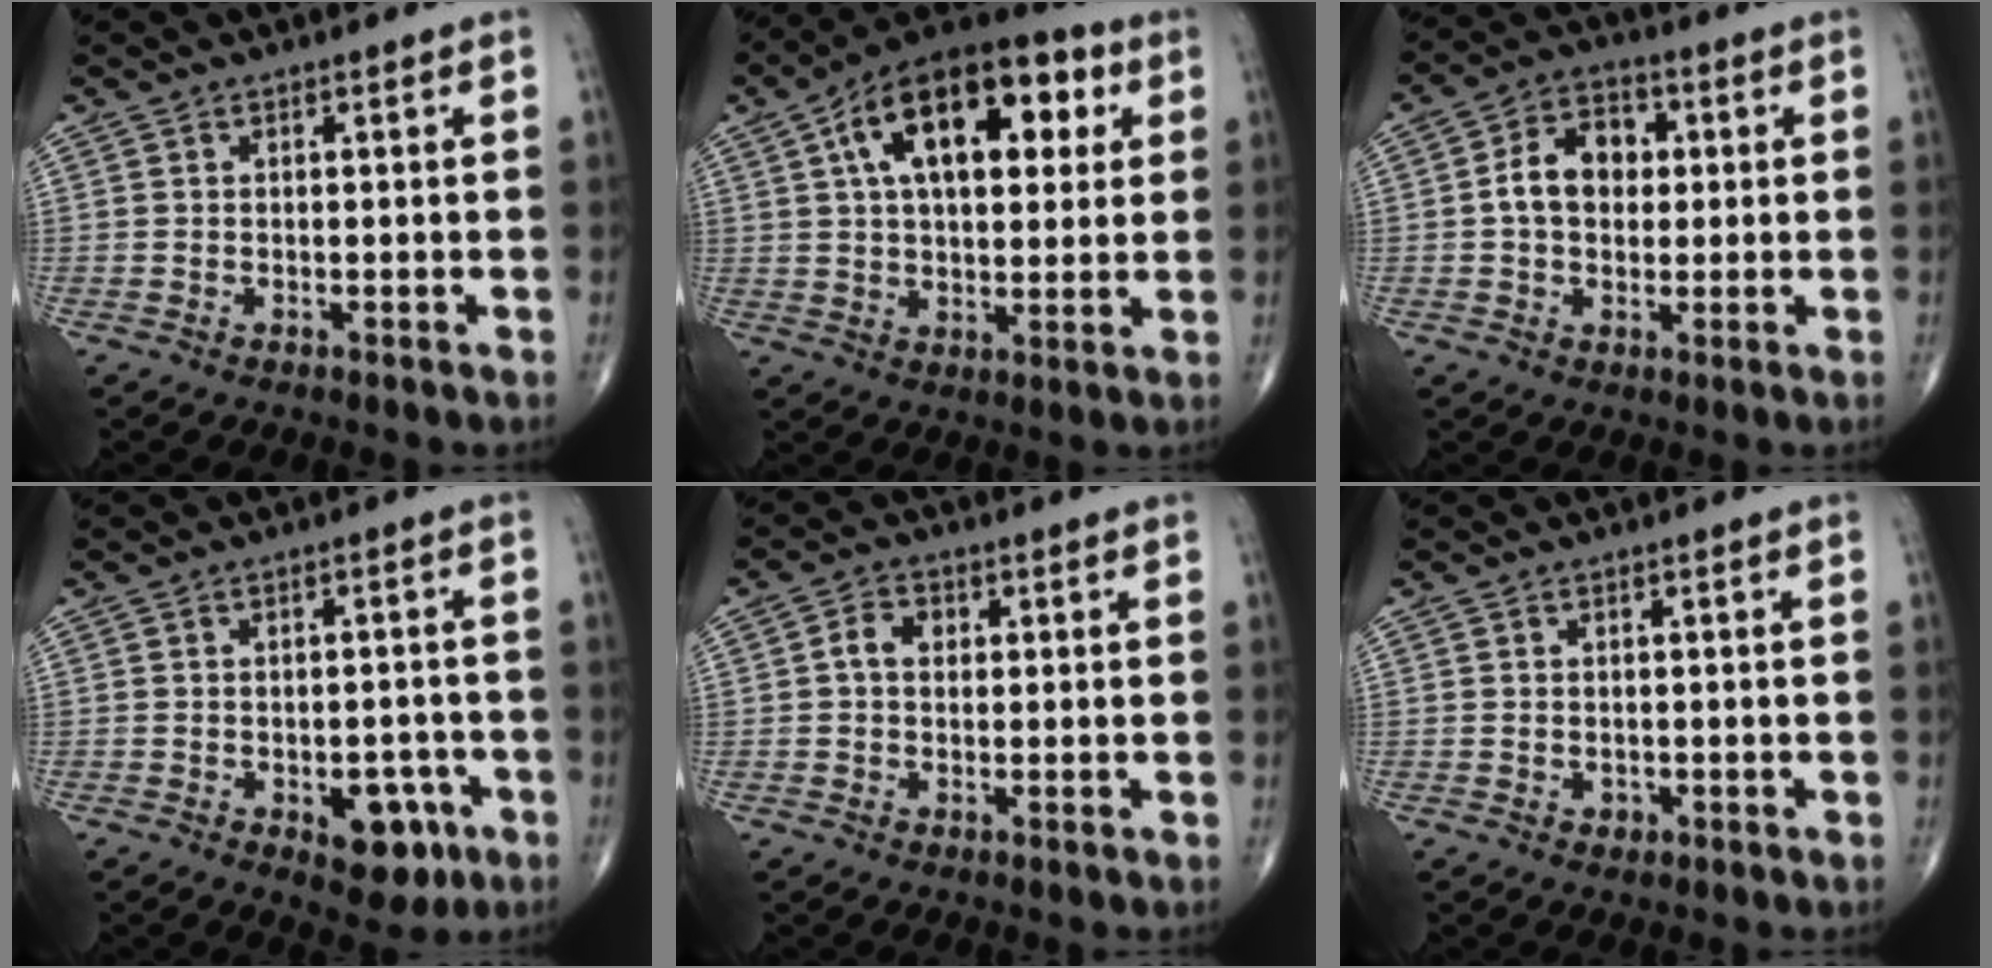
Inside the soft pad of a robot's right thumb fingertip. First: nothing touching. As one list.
[{"total": 21.0, "force": [6.7, 10.9, 16.6], "torque": [-0.232, 0.017, 0.097]}, {"total": 9.0, "force": [0.7, 6.6, 6.2], "torque": [-0.084, 0.021, 0.005]}, {"total": 7.9, "force": [-3.4, 4.4, 5.6], "torque": [-0.042, 0.018, -0.036]}, {"total": 3.4, "force": [0.4, 2.6, 2.2], "torque": [-0.036, 0.012, 0.002]}, {"total": 1.1, "force": [-0.4, 0.9, 0.5], "torque": [-0.003, 0.002, -0.003]}]